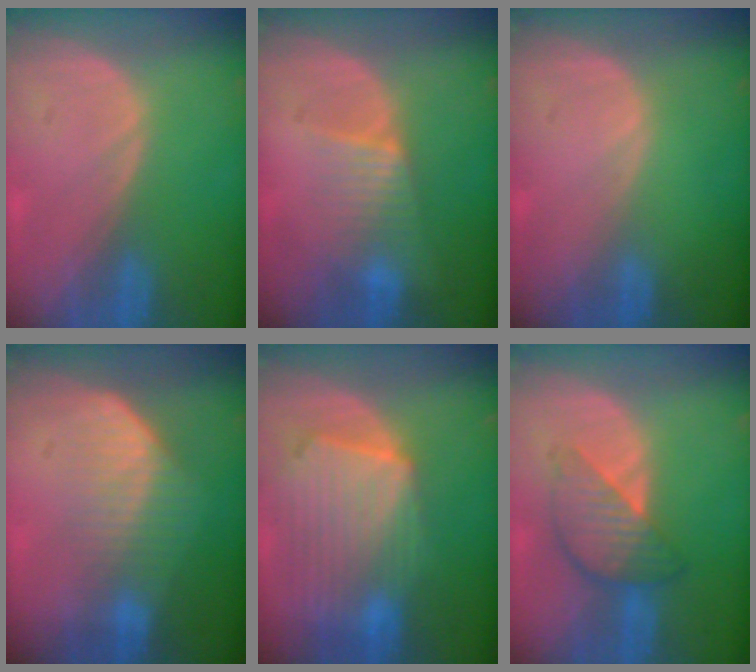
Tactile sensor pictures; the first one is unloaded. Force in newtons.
{"total": 4.7, "press": 4.6, "slide": 0.7}
{"total": 0.0}
{"total": 7.4, "press": 6.2, "slide": 4.0}
{"total": 10.9, "press": 9.5, "slide": 5.3}
{"total": 5.9, "press": 5.9, "slide": 0.3}